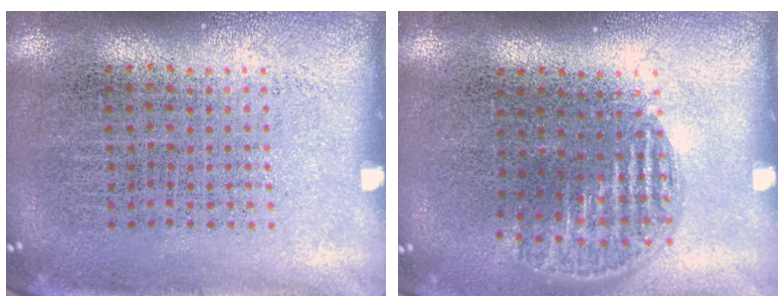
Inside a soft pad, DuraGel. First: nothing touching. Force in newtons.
{"total": 1.2, "press": 1.1, "slide": 0.5}